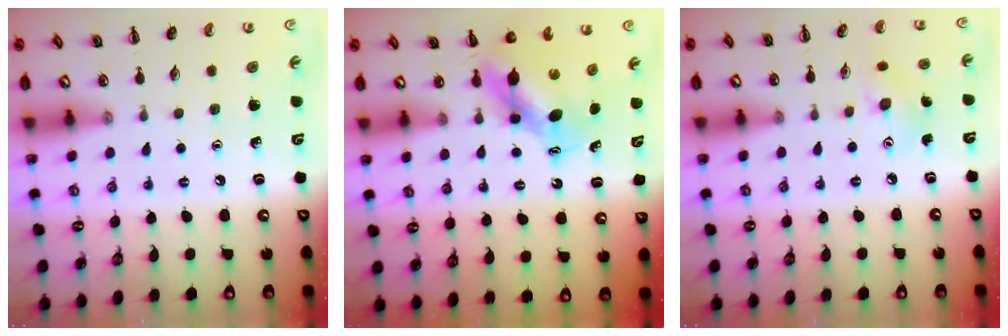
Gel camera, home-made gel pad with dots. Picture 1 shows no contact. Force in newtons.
{"total": 7.2, "press": 7.1, "slide": 1.4}
{"total": 5.6, "press": 5.5, "slide": 1.0}